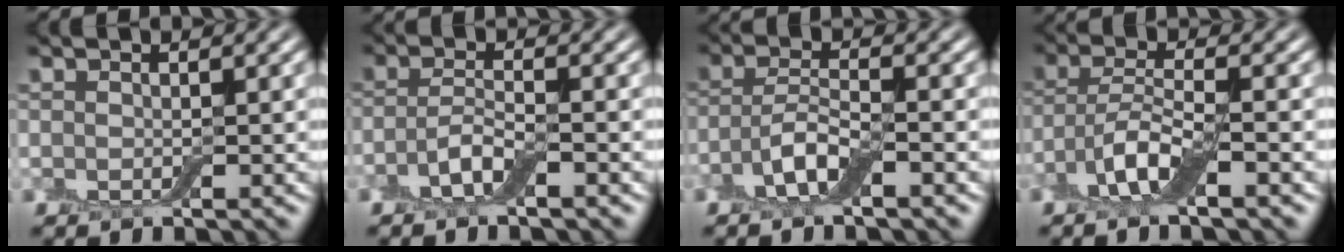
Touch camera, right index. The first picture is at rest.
{"total": 2.6, "force": [-1.4, 0.6, 2.1], "torque": [-0.046, 0.002, -0.036]}
{"total": 3.3, "force": [-1.8, 0.9, 2.7], "torque": [-0.058, 0.005, -0.044]}
{"total": 4.1, "force": [-2.3, 1.0, 3.3], "torque": [-0.066, 0.005, -0.053]}